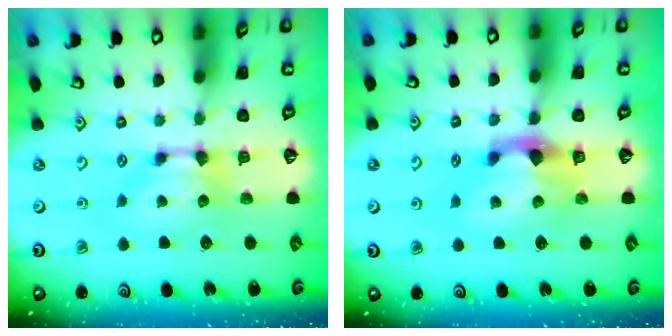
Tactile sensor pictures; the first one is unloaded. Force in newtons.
{"total": 3.0, "press": 2.7, "slide": 1.3}